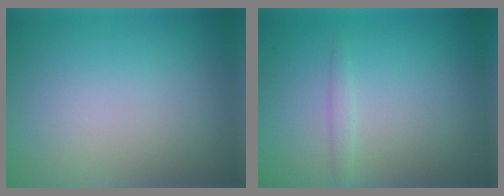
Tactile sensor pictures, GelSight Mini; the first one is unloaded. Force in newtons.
{"total": 0.8, "press": 0.8, "slide": 0.0}